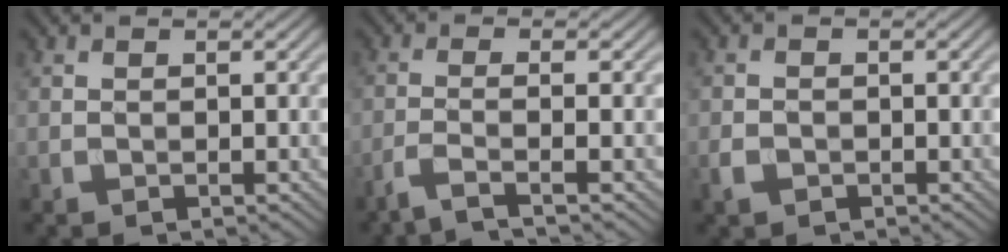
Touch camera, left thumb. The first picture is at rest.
{"total": 3.3, "force": [-2.0, 0.3, 2.6], "torque": [-0.040, 0.006, -0.062]}
{"total": 1.8, "force": [-0.9, 1.2, 0.8], "torque": [-0.019, -0.003, -0.022]}